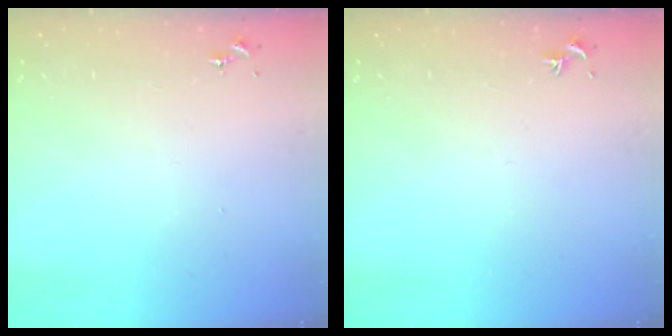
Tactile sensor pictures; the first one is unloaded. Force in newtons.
{"total": 0.0}